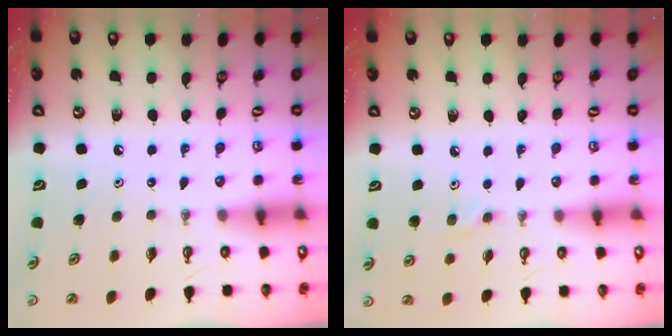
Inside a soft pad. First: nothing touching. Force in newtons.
{"total": 3.5, "press": 3.4, "slide": 0.9}